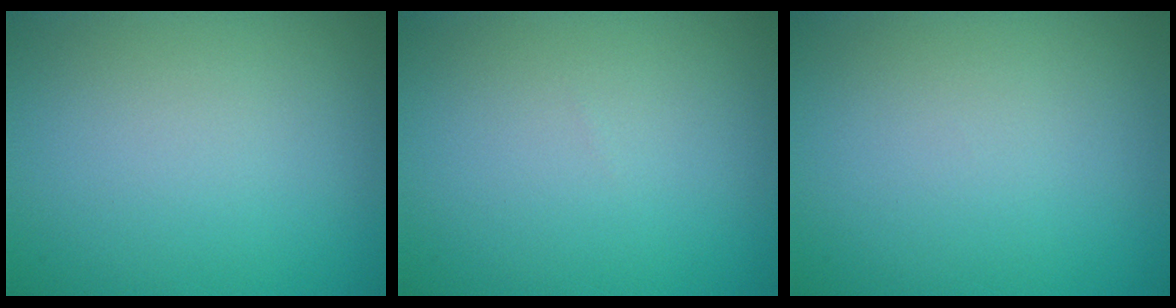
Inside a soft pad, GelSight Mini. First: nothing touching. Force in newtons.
{"total": 0.0}
{"total": 0.0}